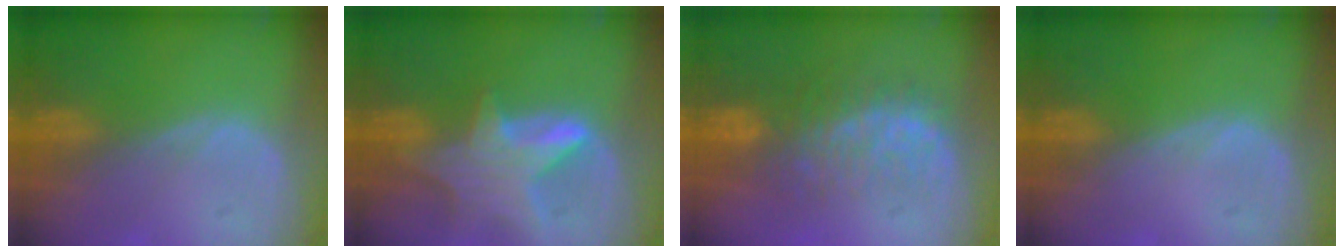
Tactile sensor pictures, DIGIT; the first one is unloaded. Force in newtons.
{"total": 8.0, "press": 7.2, "slide": 3.4}
{"total": 8.3, "press": 7.9, "slide": 2.5}
{"total": 0.0}